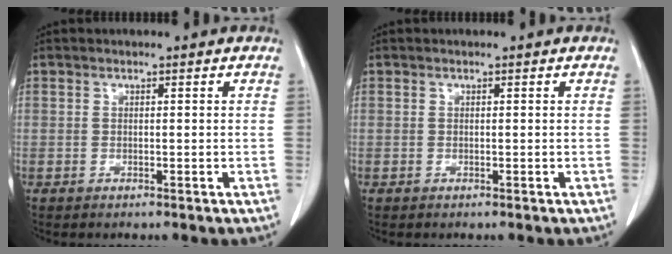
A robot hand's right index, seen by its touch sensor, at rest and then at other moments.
{"total": 0.0}